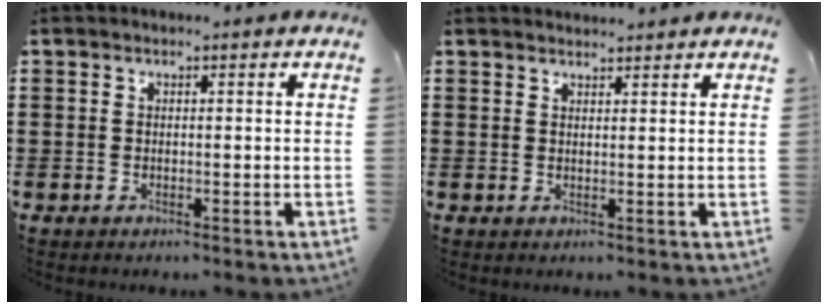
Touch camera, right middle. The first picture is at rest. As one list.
[{"total": 1.6, "force": [1.6, 0.2, 0.0], "torque": [0.004, -0.001, 0.028]}]